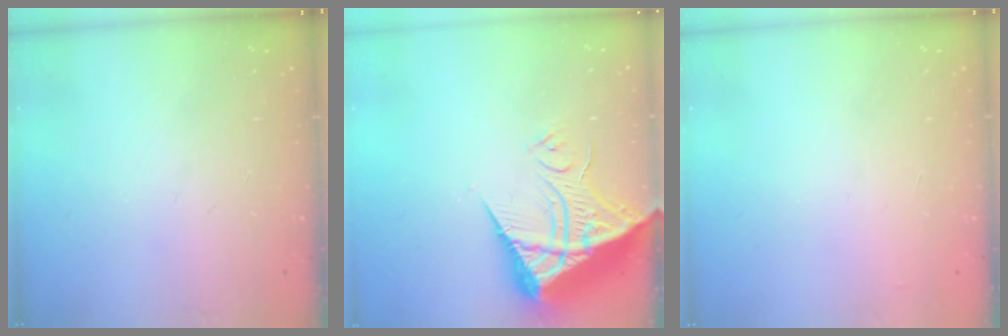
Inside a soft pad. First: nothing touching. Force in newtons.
{"total": 13.9, "press": 13.9, "slide": 1.3}
{"total": 2.9, "press": 2.9, "slide": 0.1}